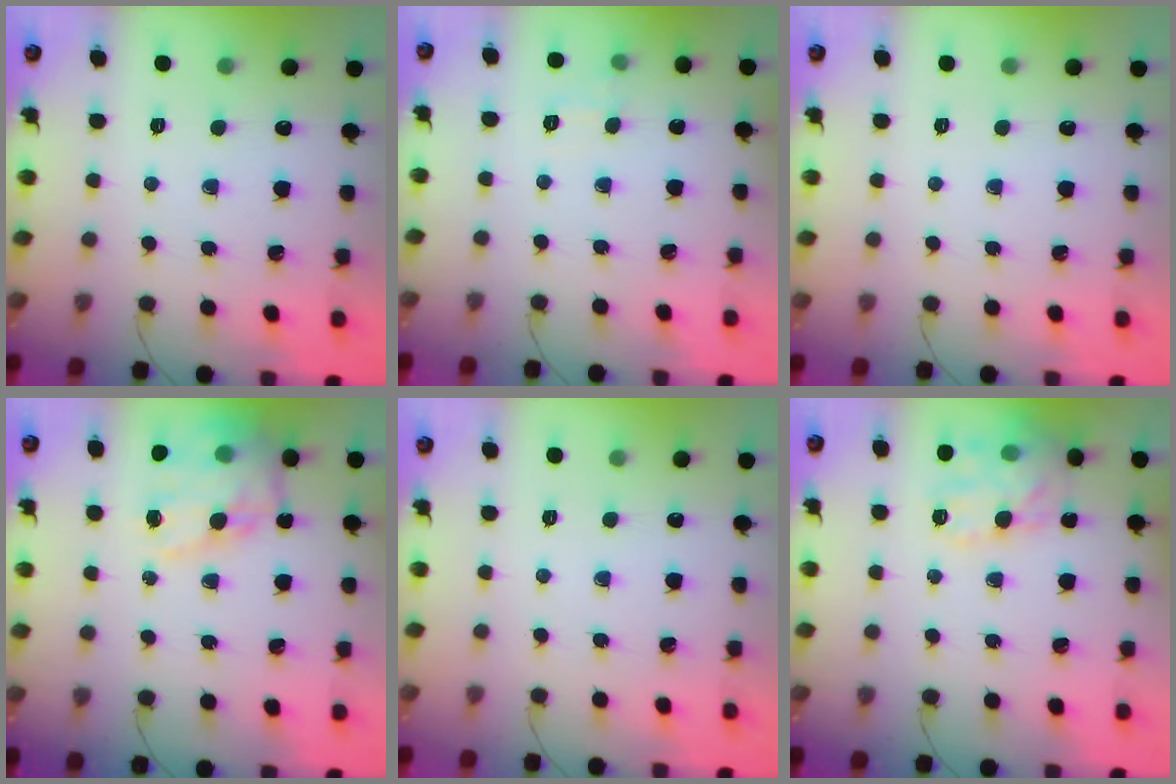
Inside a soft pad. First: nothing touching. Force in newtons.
{"total": 5.3, "press": 5.1, "slide": 1.6}
{"total": 0.0}
{"total": 18.2, "press": 17.8, "slide": 3.9}
{"total": 0.0}
{"total": 12.8, "press": 12.8, "slide": 1.1}